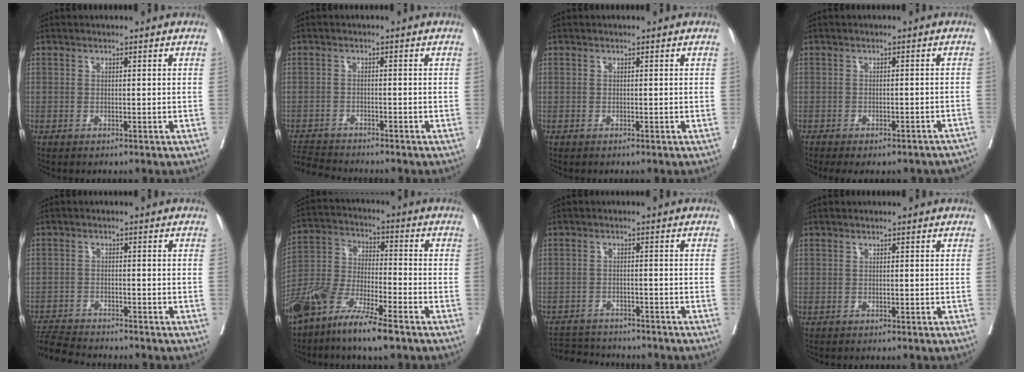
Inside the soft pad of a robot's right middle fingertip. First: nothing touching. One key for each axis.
{"total": 4.8, "fx": -4.7, "fy": -0.4, "fz": 0.7, "tx": -0.007, "ty": -0.018, "tz": -0.083}
{"total": 0.0}
{"total": 11.2, "fx": -9.6, "fy": 3.7, "fz": 4.4, "tx": -0.068, "ty": 0.005, "tz": -0.101}
{"total": 6.2, "fx": -6.1, "fy": -0.5, "fz": 1.3, "tx": -0.019, "ty": -0.015, "tz": -0.107}
{"total": 12.0, "fx": -8.4, "fy": 1.9, "fz": 8.3, "tx": -0.178, "ty": -0.020, "tz": -0.167}
{"total": 8.3, "fx": -7.9, "fy": 1.9, "fz": 1.9, "tx": -0.033, "ty": 0.002, "tz": -0.111}
{"total": 0.0}